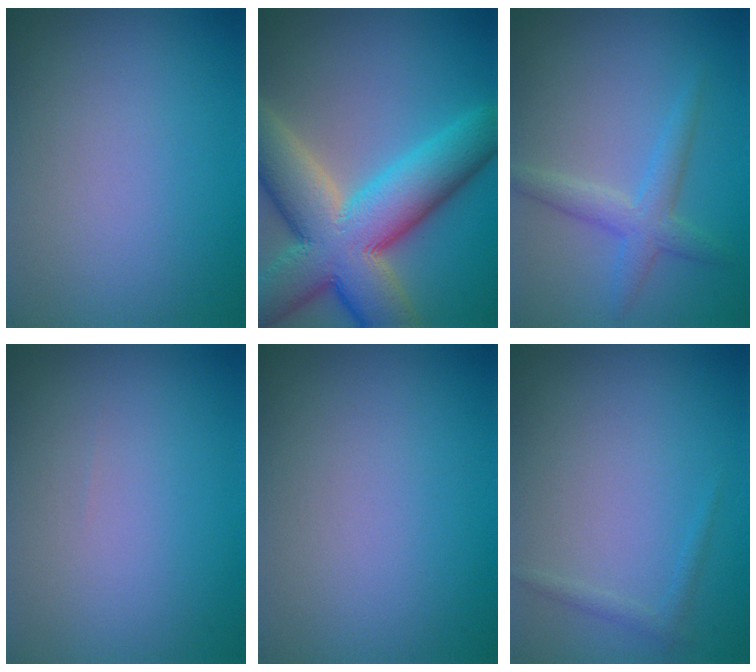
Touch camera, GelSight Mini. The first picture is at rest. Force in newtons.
{"total": 13.1, "press": 13.1, "slide": 0.4}
{"total": 2.6, "press": 2.6, "slide": 0.0}
{"total": 0.0}
{"total": 0.0}
{"total": 0.8, "press": 0.8, "slide": 0.1}